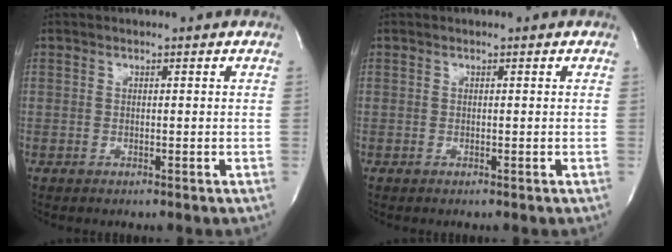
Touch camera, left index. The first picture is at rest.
{"total": 0.0}